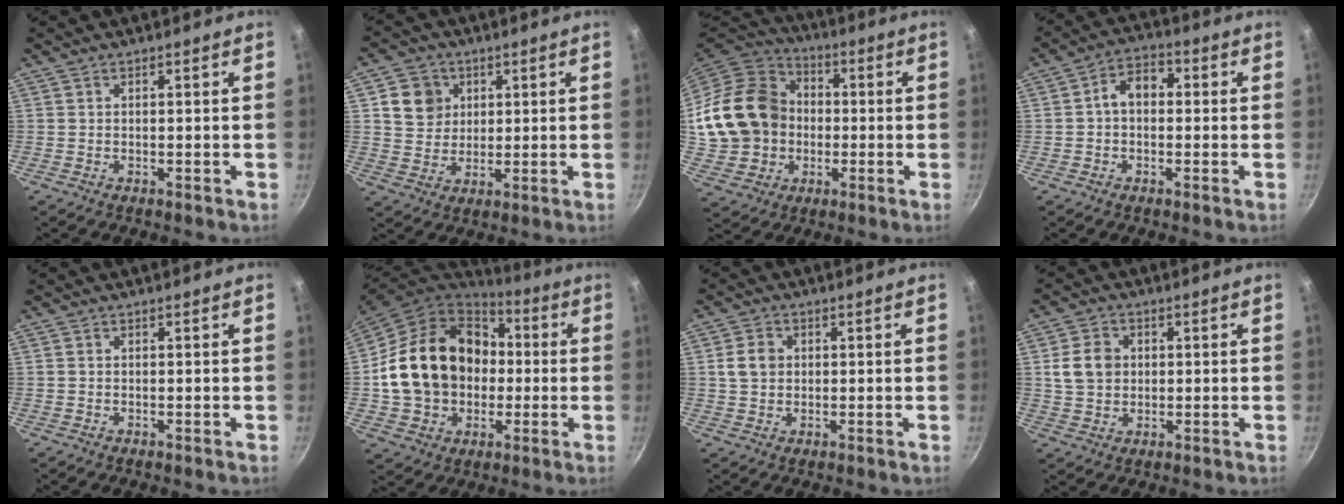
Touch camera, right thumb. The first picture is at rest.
{"total": 7.9, "force": [2.4, 7.0, 2.6], "torque": [-0.012, -0.002, 0.044]}
{"total": 20.1, "force": [0.5, 17.1, 10.6], "torque": [-0.185, 0.037, 0.021]}
{"total": 6.0, "force": [0.2, 4.3, 4.2], "torque": [-0.046, 0.019, -0.010]}
{"total": 0.0}
{"total": 22.4, "force": [0.5, 17.9, 13.5], "torque": [-0.219, 0.043, 0.019]}
{"total": 4.5, "force": [0.6, 3.8, 2.5], "torque": [-0.032, 0.005, 0.007]}
{"total": 6.2, "force": [0.9, 5.0, 3.5], "torque": [-0.049, 0.006, 0.013]}